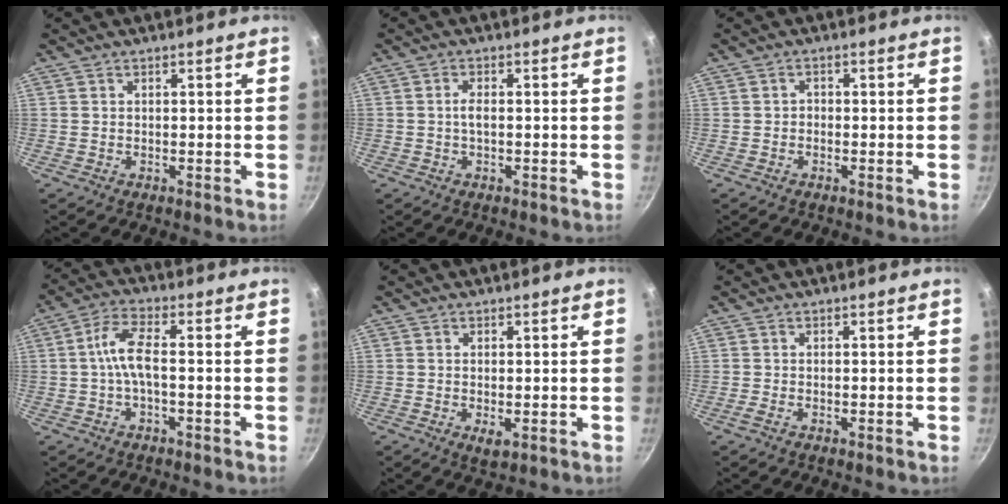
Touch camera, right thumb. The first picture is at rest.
{"total": 2.0, "force": [-0.2, 0.9, 1.7], "torque": [-0.036, 0.007, -0.006]}
{"total": 1.1, "force": [-0.5, 0.8, 0.4], "torque": [-0.005, 0.004, -0.011]}
{"total": 5.9, "force": [-1.2, 2.0, 5.4], "torque": [-0.123, 0.024, -0.031]}
{"total": 2.3, "force": [-0.5, 1.0, 2.0], "torque": [-0.035, -0.009, -0.006]}
{"total": 0.9, "force": [-0.5, 0.1, 0.8], "torque": [-0.027, 0.003, -0.016]}